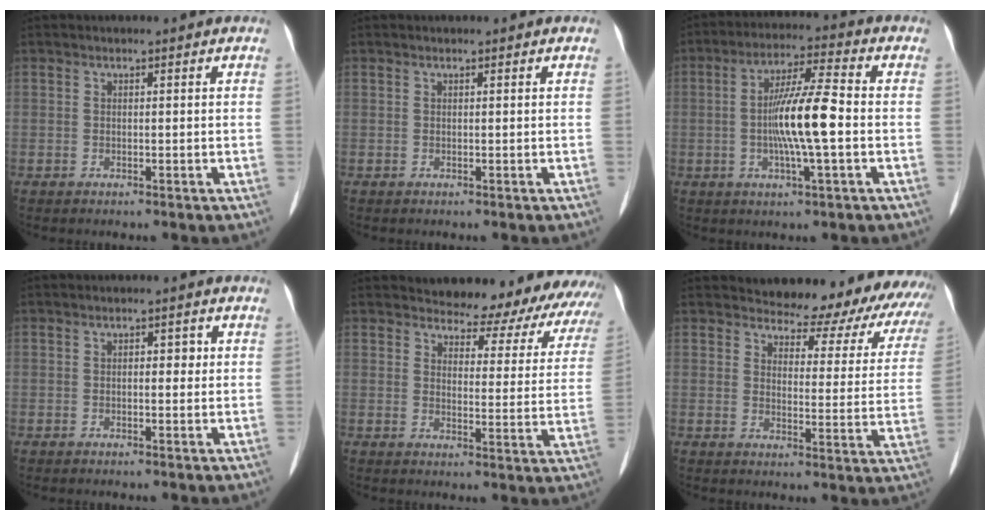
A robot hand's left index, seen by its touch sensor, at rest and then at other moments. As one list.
[{"total": 0.0}, {"total": 10.1, "force": [-1.1, 0.6, 10.0], "torque": [-0.190, 0.001, -0.028]}, {"total": 2.0, "force": [0.2, 1.0, 1.7], "torque": [-0.025, 0.009, 0.003]}, {"total": 16.9, "force": [16.2, 4.0, 3.0], "torque": [-0.005, -0.051, 0.164]}, {"total": 18.9, "force": [17.9, 4.8, 3.8], "torque": [-0.015, -0.064, 0.183]}]